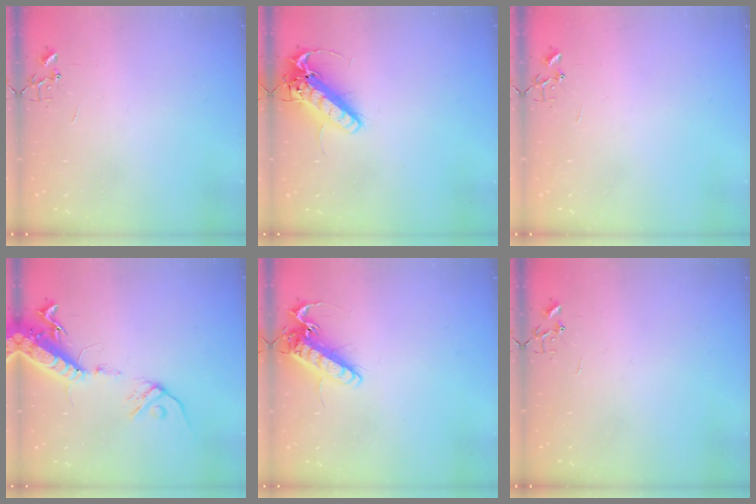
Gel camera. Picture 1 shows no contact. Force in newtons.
{"total": 15.6, "press": 15.3, "slide": 3.2}
{"total": 0.0}
{"total": 16.2, "press": 15.8, "slide": 3.4}
{"total": 15.2, "press": 15.0, "slide": 2.4}
{"total": 0.0}